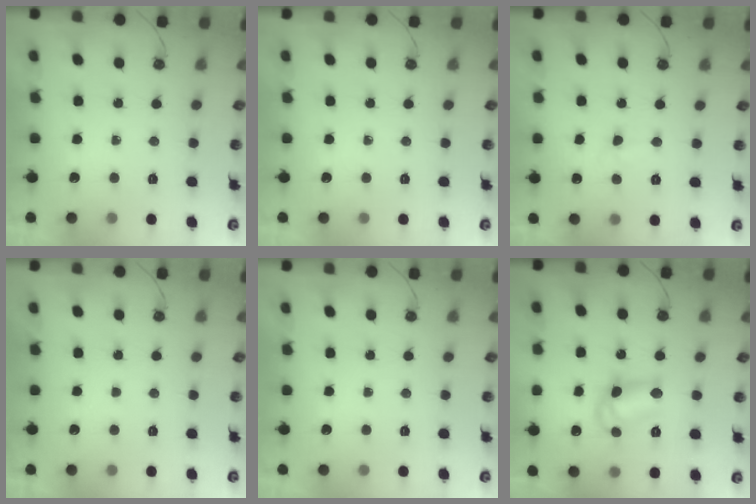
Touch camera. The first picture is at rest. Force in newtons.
{"total": 0.0}
{"total": 4.0, "press": 3.6, "slide": 1.7}
{"total": 0.0}
{"total": 0.0}
{"total": 10.9, "press": 10.9, "slide": 0.6}